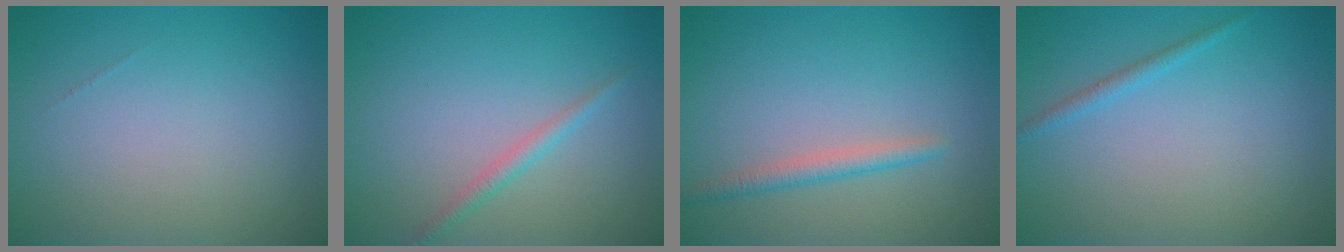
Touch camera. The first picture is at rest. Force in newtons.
{"total": 1.4, "press": 1.4, "slide": 0.1}
{"total": 1.9, "press": 1.9, "slide": 0.0}
{"total": 1.1, "press": 1.0, "slide": 0.1}